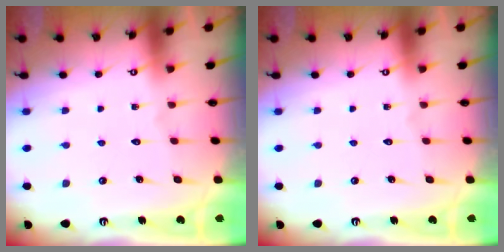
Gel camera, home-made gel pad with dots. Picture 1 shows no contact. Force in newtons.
{"total": 0.0}